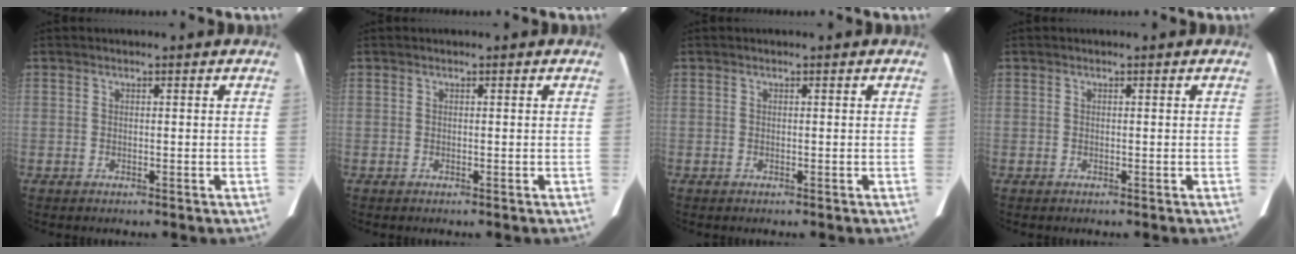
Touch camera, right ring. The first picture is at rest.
{"total": 0.0}
{"total": 0.0}
{"total": 0.0}